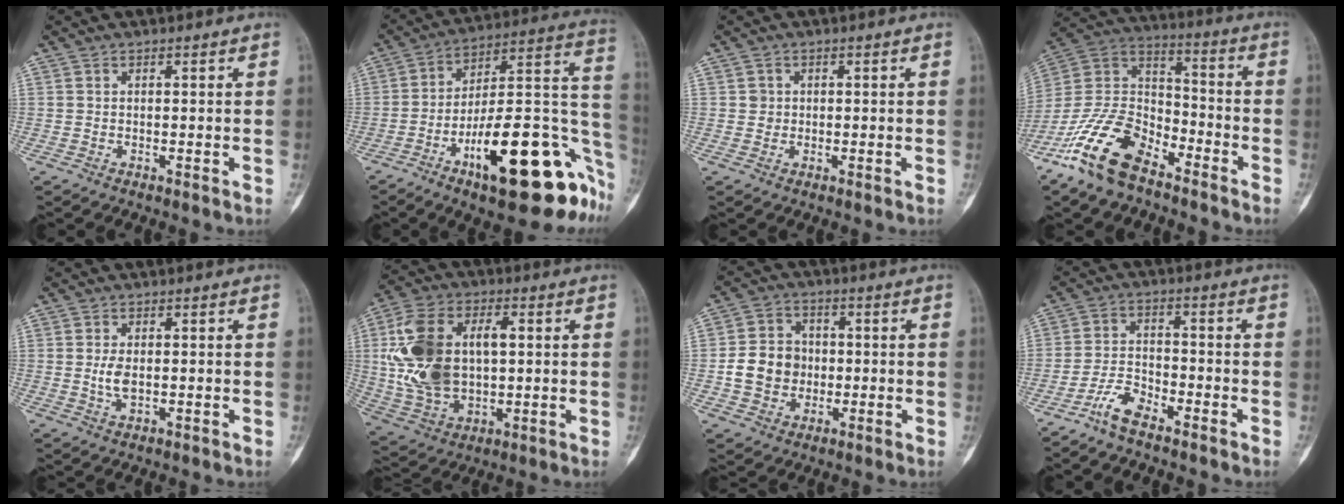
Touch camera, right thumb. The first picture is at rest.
{"total": 28.1, "force": [-12.5, 9.3, 23.4], "torque": [-0.249, 0.082, -0.183]}
{"total": 1.5, "force": [0.2, 1.5, 0.2], "torque": [0.006, 0.003, 0.002]}
{"total": 17.2, "force": [-11.5, 8.4, 9.7], "torque": [-0.187, 0.069, -0.224]}
{"total": 3.2, "force": [0.1, 1.7, 2.7], "torque": [-0.056, -0.005, 0.003]}
{"total": 19.5, "force": [2.1, 12.2, 15.0], "torque": [-0.288, 0.007, 0.047]}
{"total": 9.4, "force": [-1.0, 8.2, 4.6], "torque": [-0.057, 0.016, -0.020]}
{"total": 7.0, "force": [-5.3, 2.6, 3.8], "torque": [-0.080, 0.031, -0.111]}